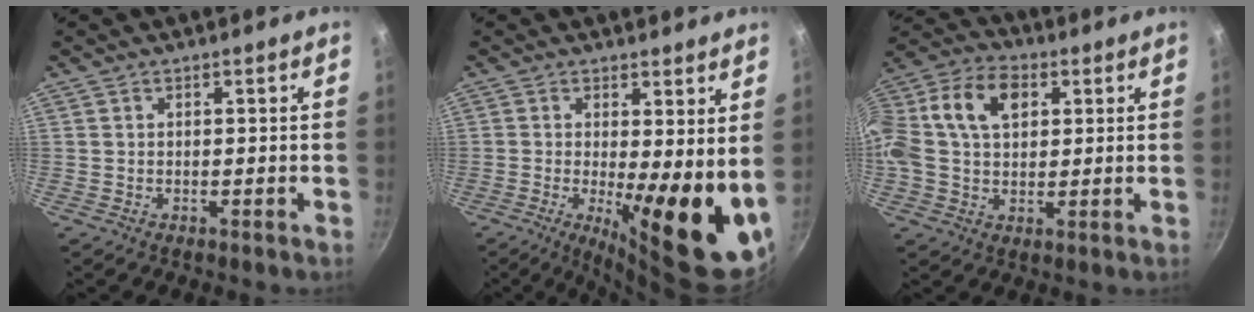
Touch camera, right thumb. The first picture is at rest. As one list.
[{"total": 15.3, "force": [-0.7, 4.5, 14.7], "torque": [-0.176, -0.028, -0.003]}, {"total": 17.2, "force": [3.9, 11.7, 12.0], "torque": [-0.234, 0.031, 0.053]}]